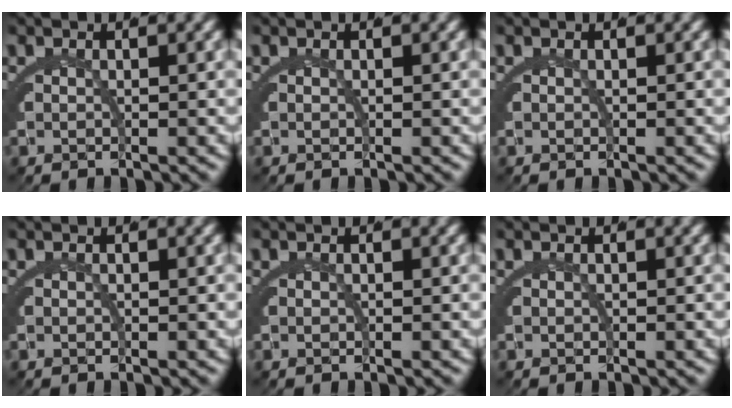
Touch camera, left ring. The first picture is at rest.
{"total": 0.0}
{"total": 0.0}
{"total": 0.0}
{"total": 0.0}
{"total": 0.0}